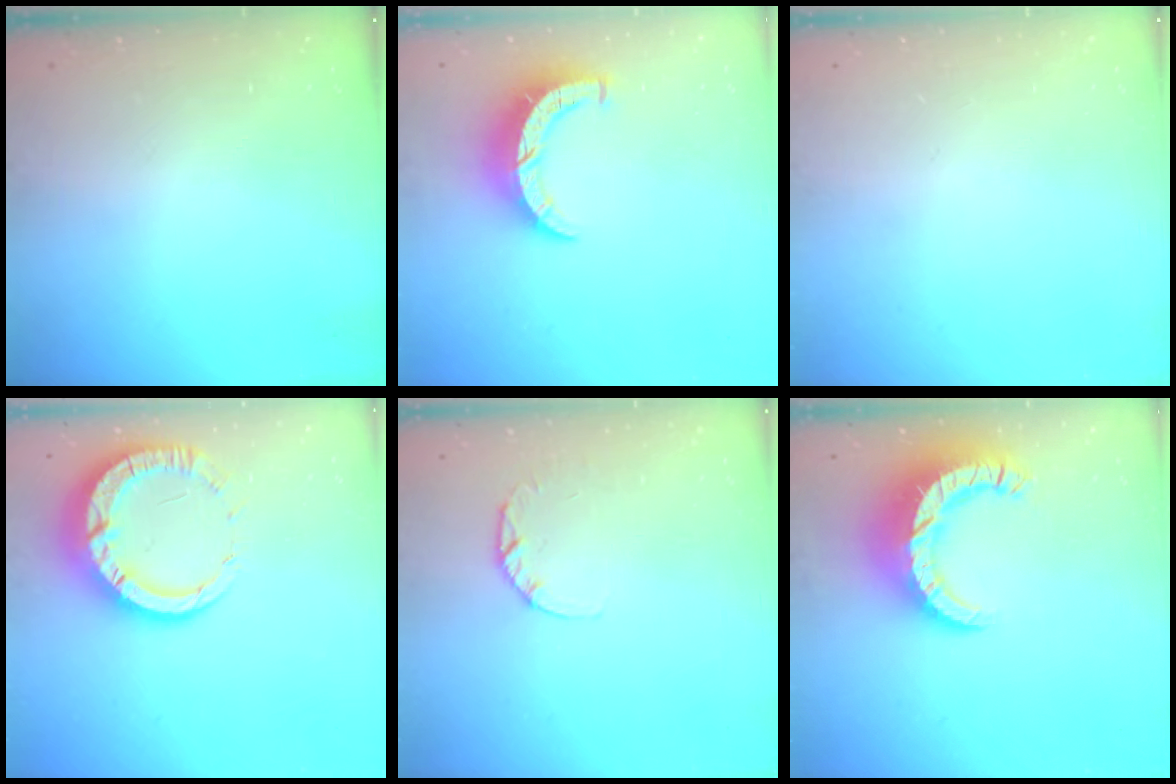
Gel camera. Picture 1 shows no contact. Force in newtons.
{"total": 8.0, "press": 8.0, "slide": 0.3}
{"total": 0.0}
{"total": 11.3, "press": 11.2, "slide": 1.2}
{"total": 2.6, "press": 2.5, "slide": 0.4}
{"total": 12.7, "press": 12.7, "slide": 1.2}